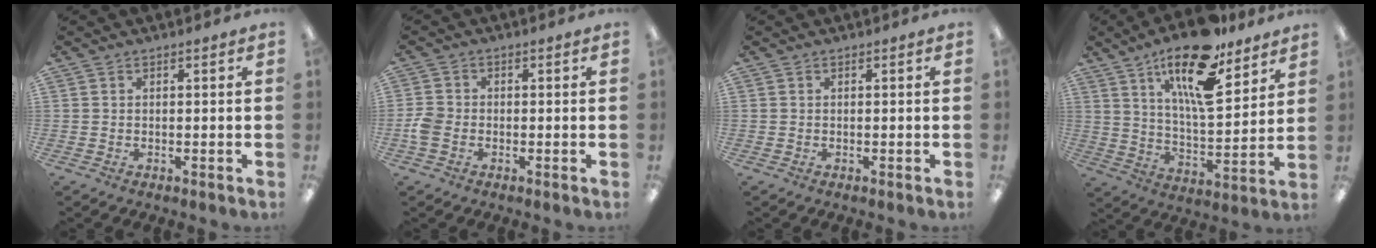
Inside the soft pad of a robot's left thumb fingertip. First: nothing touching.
{"total": 3.6, "force": [-1.2, 2.6, 2.2], "torque": [-0.048, 0.004, -0.023]}
{"total": 0.0}
{"total": 19.1, "force": [12.2, 6.7, 13.0], "torque": [-0.219, -0.063, 0.200]}